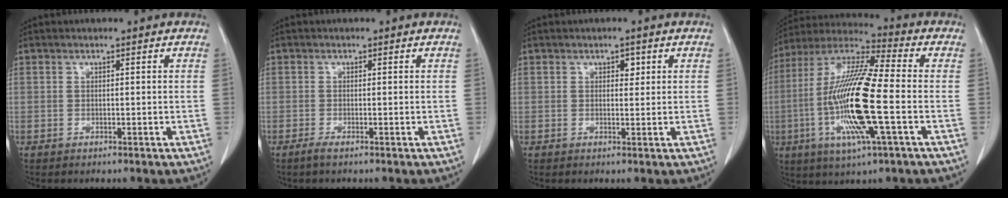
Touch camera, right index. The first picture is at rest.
{"total": 1.2, "force": [-0.8, -0.1, 0.8], "torque": [-0.016, -0.003, -0.018]}
{"total": 1.4, "force": [0.6, 0.9, 0.9], "torque": [-0.011, 0.000, 0.007]}
{"total": 18.1, "force": [-3.4, 1.4, 17.7], "torque": [-0.366, -0.010, -0.069]}